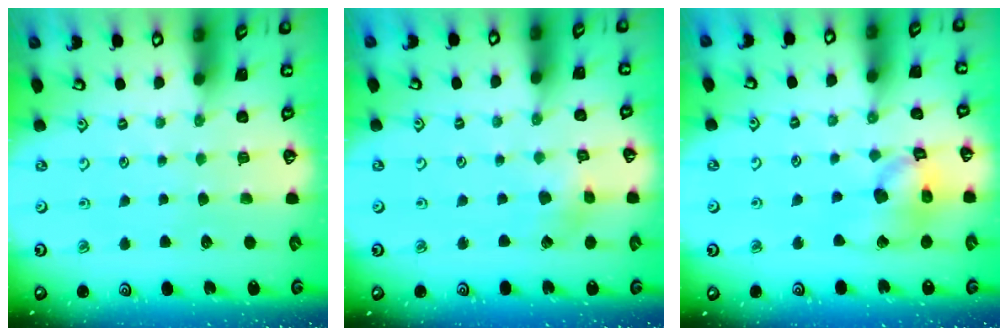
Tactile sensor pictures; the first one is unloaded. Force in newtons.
{"total": 2.3, "press": 2.3, "slide": 0.2}
{"total": 15.2, "press": 15.0, "slide": 2.1}